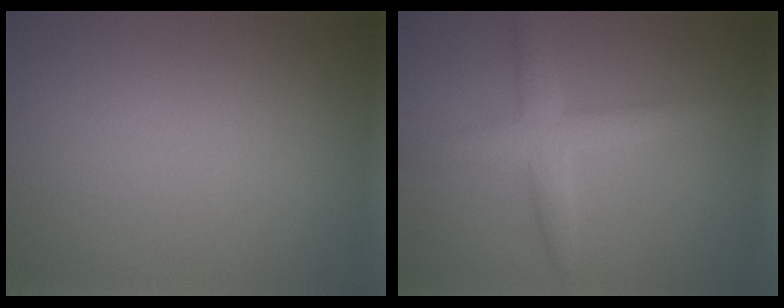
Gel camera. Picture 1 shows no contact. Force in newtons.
{"total": 3.5, "press": 3.5, "slide": 0.1}